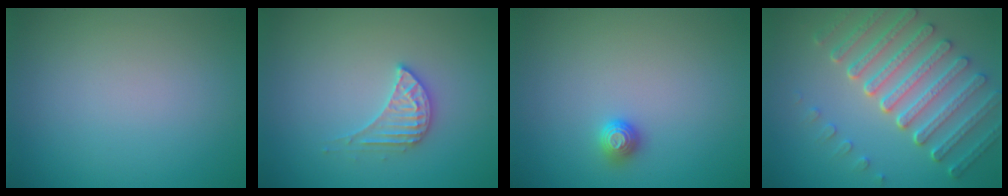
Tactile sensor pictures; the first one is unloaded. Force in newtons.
{"total": 2.6, "press": 2.6, "slide": 0.2}
{"total": 1.1, "press": 1.1, "slide": 0.4}
{"total": 7.0, "press": 5.2, "slide": 4.7}